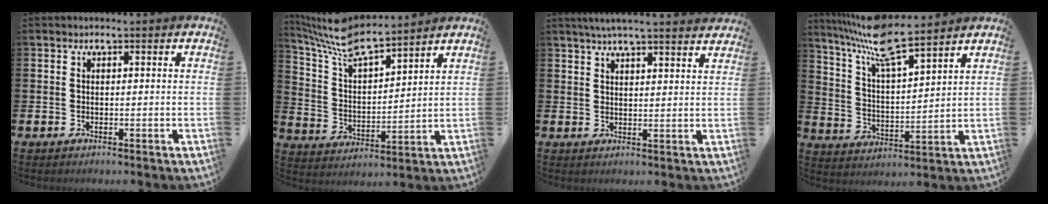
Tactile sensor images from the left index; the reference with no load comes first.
{"total": 8.5, "force": [7.8, 1.7, 2.7], "torque": [-0.089, -0.046, 0.142]}
{"total": 4.5, "force": [4.3, -0.3, 1.3], "torque": [-0.035, -0.014, 0.077]}
{"total": 9.5, "force": [8.6, 1.2, 4.0], "torque": [-0.102, -0.046, 0.151]}